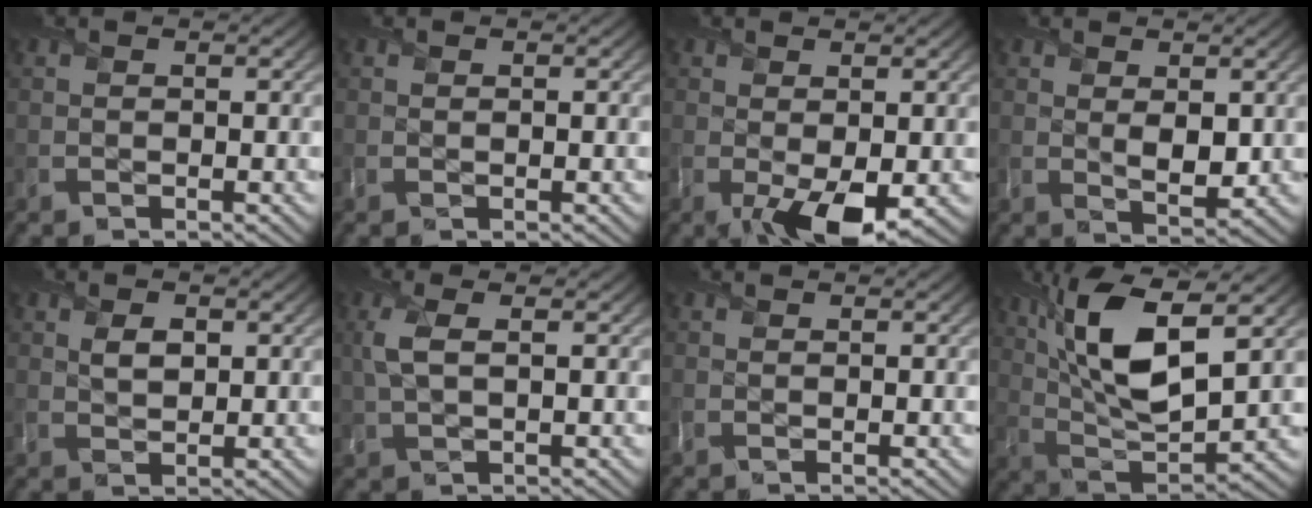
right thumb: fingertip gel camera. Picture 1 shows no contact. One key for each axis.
{"total": 0.0}
{"total": 4.1, "fx": -1.1, "fy": 1.6, "fz": 3.6, "tx": -0.063, "ty": -0.015, "tz": -0.014}
{"total": 2.9, "fx": 0.8, "fy": 1.5, "fz": 2.3, "tx": -0.047, "ty": -0.010, "tz": 0.020}
{"total": 2.2, "fx": 0.7, "fy": 1.4, "fz": 1.4, "tx": -0.030, "ty": -0.006, "tz": 0.016}
{"total": 3.8, "fx": 0.9, "fy": 1.4, "fz": 3.4, "tx": -0.090, "ty": 0.006, "tz": 0.019}
{"total": 0.0}
{"total": 12.8, "fx": 5.0, "fy": 4.7, "fz": 10.8, "tx": -0.220, "ty": -0.001, "tz": 0.097}